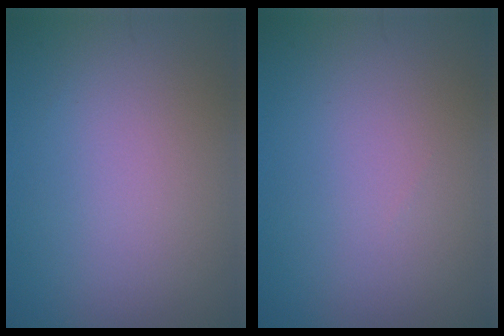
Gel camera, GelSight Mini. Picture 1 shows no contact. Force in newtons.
{"total": 0.0}